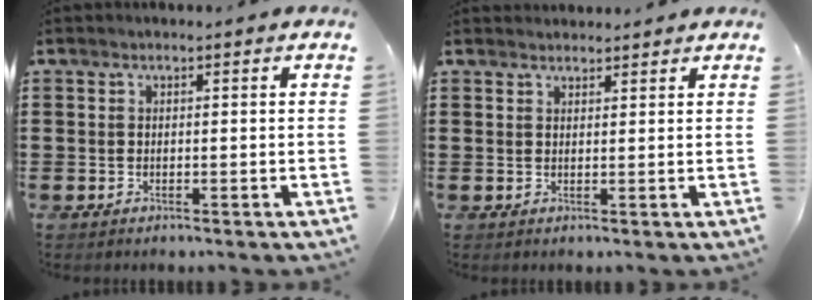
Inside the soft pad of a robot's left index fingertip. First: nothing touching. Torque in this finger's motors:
{"motor_torque": [2.14, 0.00, 0.04, 0.00]}